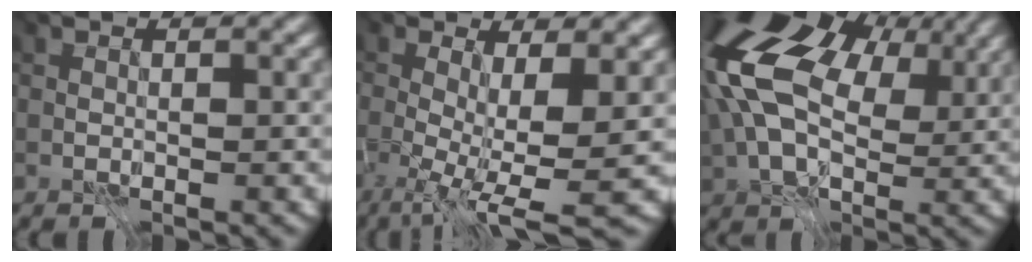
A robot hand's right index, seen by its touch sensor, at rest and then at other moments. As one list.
[{"total": 10.1, "force": [-3.1, 2.9, 9.1], "torque": [-0.122, -0.024, -0.013]}, {"total": 13.9, "force": [3.5, 8.8, 10.2], "torque": [-0.198, 0.011, 0.100]}]